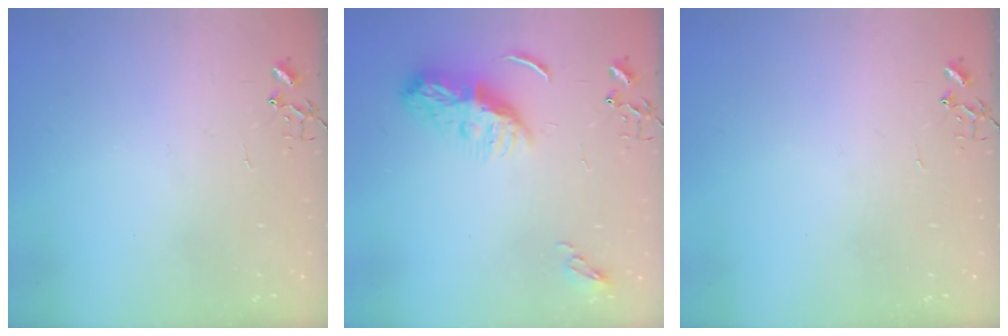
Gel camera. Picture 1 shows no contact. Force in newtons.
{"total": 8.5, "press": 8.5, "slide": 0.3}
{"total": 0.0}